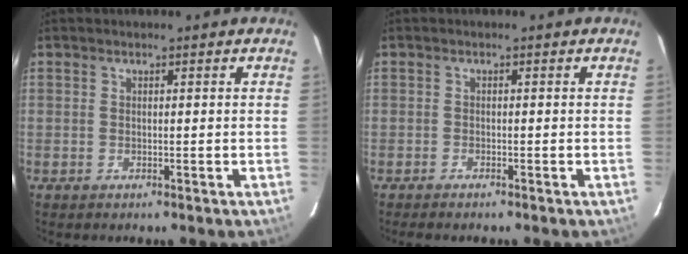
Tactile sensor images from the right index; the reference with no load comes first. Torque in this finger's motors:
{"motor_torque": [0.00, -0.09, 0.11, 0.02]}